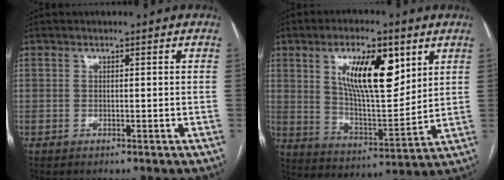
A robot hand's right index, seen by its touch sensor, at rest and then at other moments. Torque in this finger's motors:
{"motor_torque": [1.19, 0.94, 0.66, 0.21]}